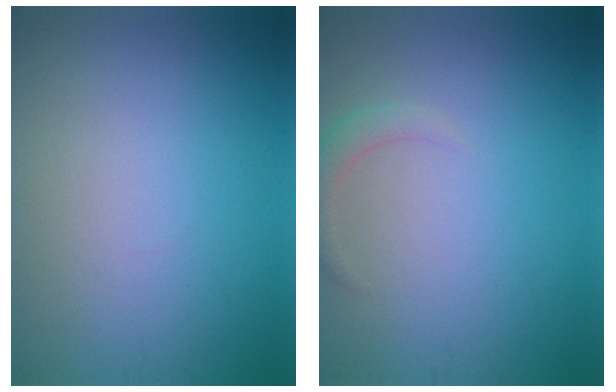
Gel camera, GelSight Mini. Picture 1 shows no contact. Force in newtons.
{"total": 1.6, "press": 1.6, "slide": 0.1}